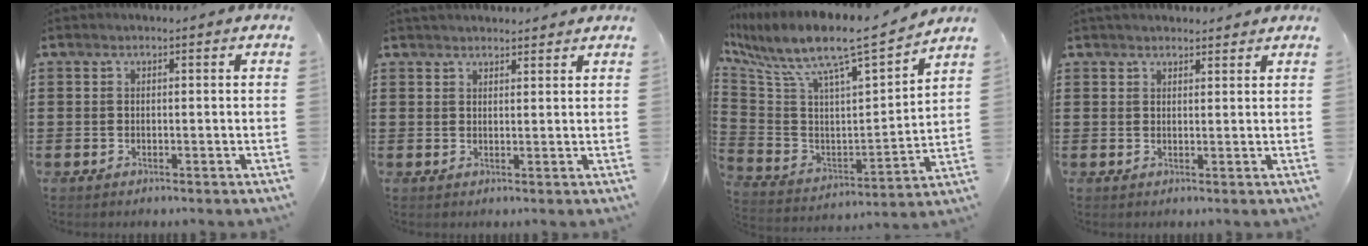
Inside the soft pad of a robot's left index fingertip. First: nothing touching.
{"total": 2.0, "force": [1.9, 0.3, 0.2], "torque": [-0.008, 0.002, 0.038]}
{"total": 8.3, "force": [6.8, 0.9, 4.7], "torque": [-0.123, -0.063, 0.106]}
{"total": 1.8, "force": [1.7, 0.4, 0.2], "torque": [-0.008, 0.003, 0.034]}